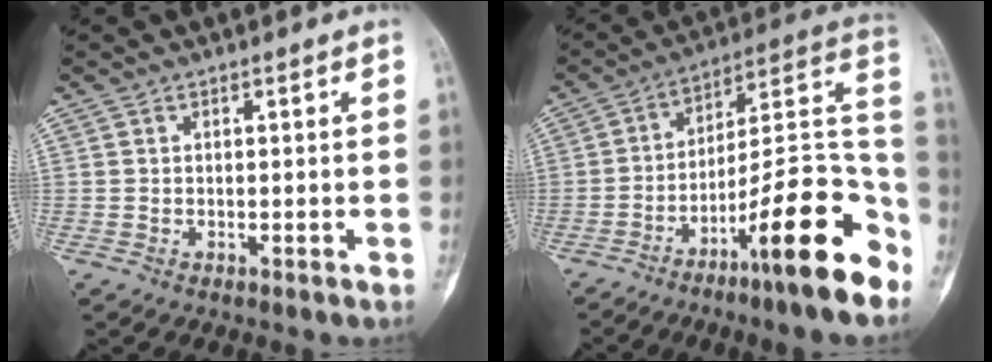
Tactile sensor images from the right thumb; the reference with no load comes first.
{"total": 20.6, "force": [-10.8, 3.7, 17.1], "torque": [-0.239, 0.072, -0.171]}